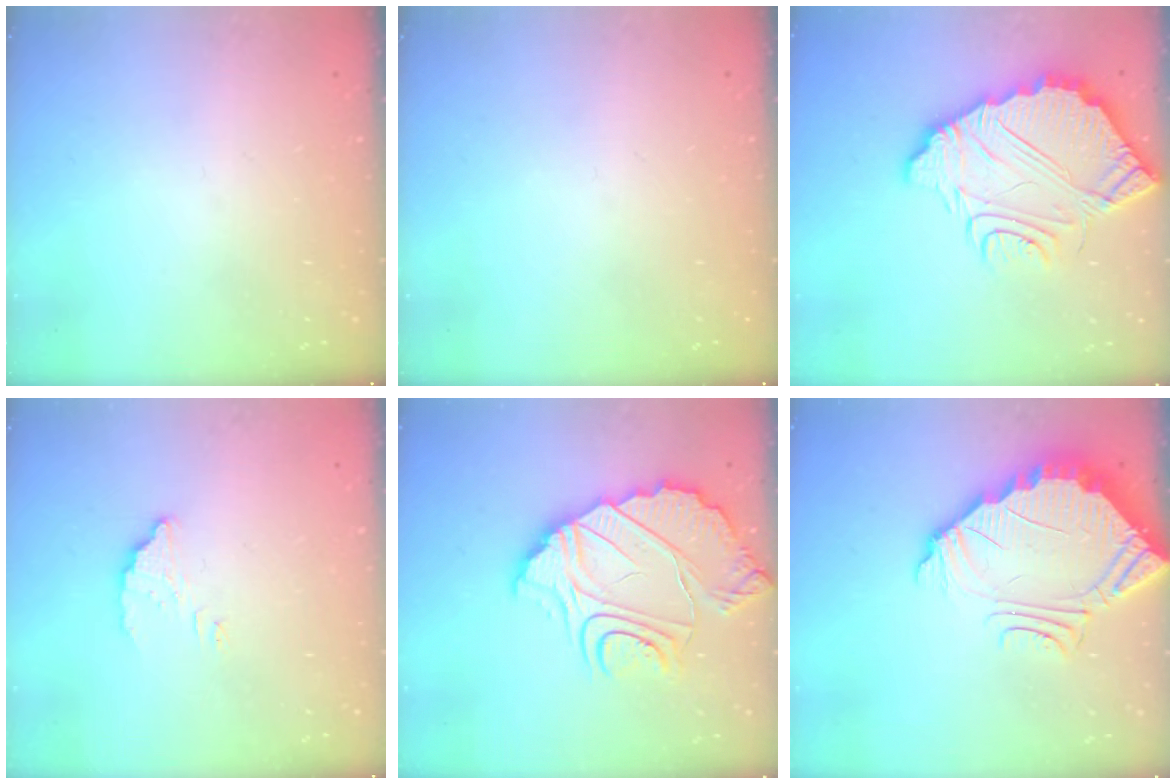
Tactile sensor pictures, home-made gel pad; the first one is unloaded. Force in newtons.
{"total": 0.0}
{"total": 13.2, "press": 13.1, "slide": 0.9}
{"total": 3.5, "press": 3.5, "slide": 0.3}
{"total": 12.3, "press": 12.3, "slide": 1.0}
{"total": 4.8, "press": 4.8, "slide": 0.3}